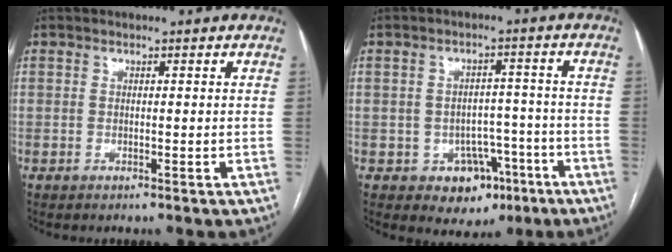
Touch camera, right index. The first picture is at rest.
{"total": 6.9, "force": [-3.2, 5.6, 2.3], "torque": [-0.012, 0.023, -0.033]}